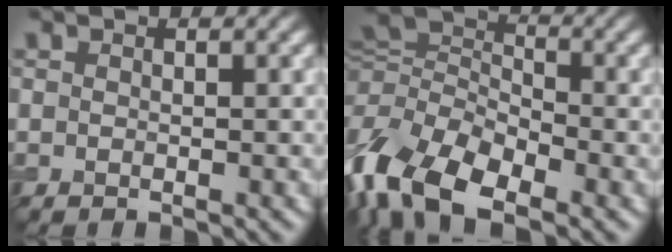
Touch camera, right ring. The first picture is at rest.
{"total": 11.8, "force": [-5.2, 6.8, 8.1], "torque": [-0.187, -0.013, -0.113]}